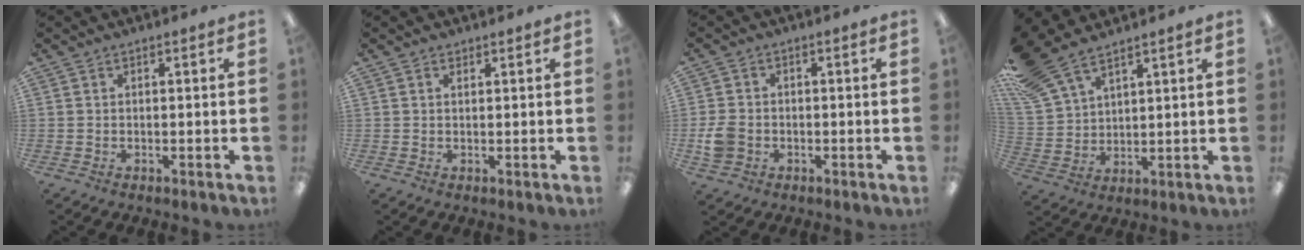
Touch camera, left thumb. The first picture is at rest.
{"total": 1.0, "force": [0.6, 0.5, 0.5], "torque": [-0.011, 0.002, 0.012]}
{"total": 4.9, "force": [-1.2, 4.0, 2.5], "torque": [-0.039, 0.008, -0.021]}
{"total": 11.2, "force": [9.2, 4.3, 4.7], "torque": [-0.118, -0.033, 0.181]}